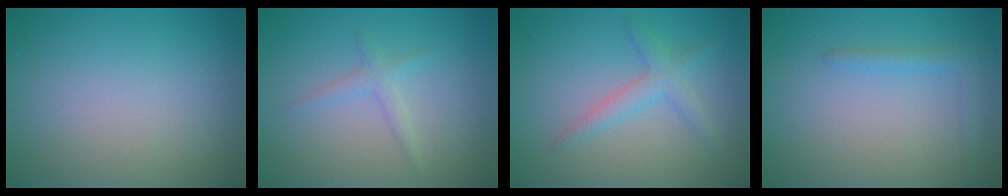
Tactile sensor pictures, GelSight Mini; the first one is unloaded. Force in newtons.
{"total": 1.4, "press": 1.4, "slide": 0.0}
{"total": 2.3, "press": 2.3, "slide": 0.1}
{"total": 1.4, "press": 1.4, "slide": 0.1}